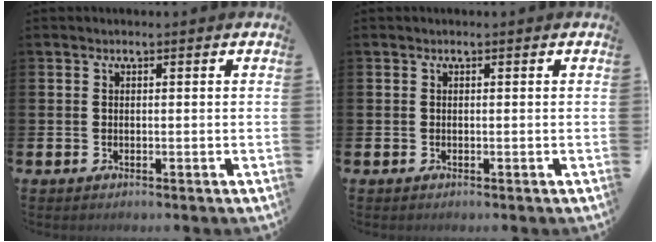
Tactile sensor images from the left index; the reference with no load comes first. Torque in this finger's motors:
{"motor_torque": [0.00, 0.00, 0.00, 0.02]}